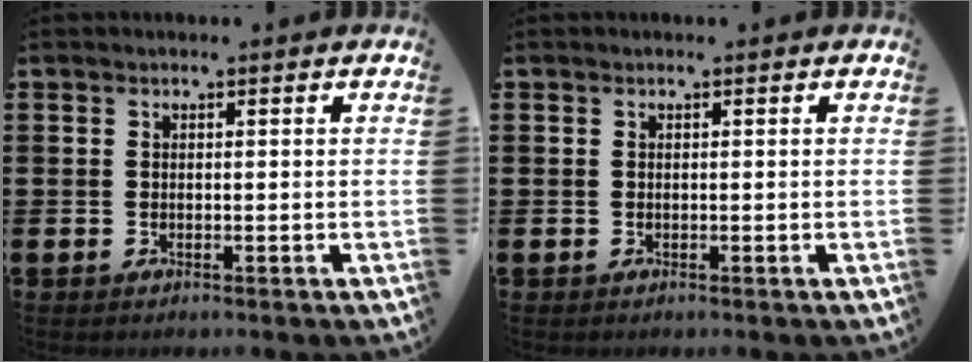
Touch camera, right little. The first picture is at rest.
{"total": 0.0}